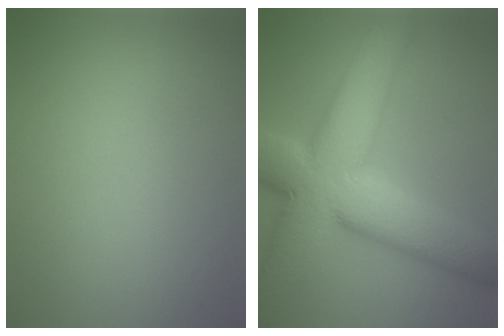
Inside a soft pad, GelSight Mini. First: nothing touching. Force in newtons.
{"total": 14.4, "press": 14.4, "slide": 1.1}